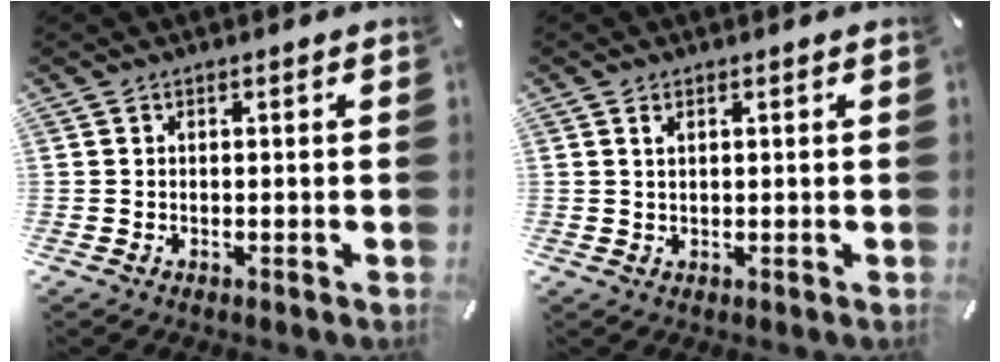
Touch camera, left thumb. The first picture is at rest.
{"total": 1.4, "force": [0.6, 0.7, 1.1], "torque": [-0.023, 0.001, 0.010]}